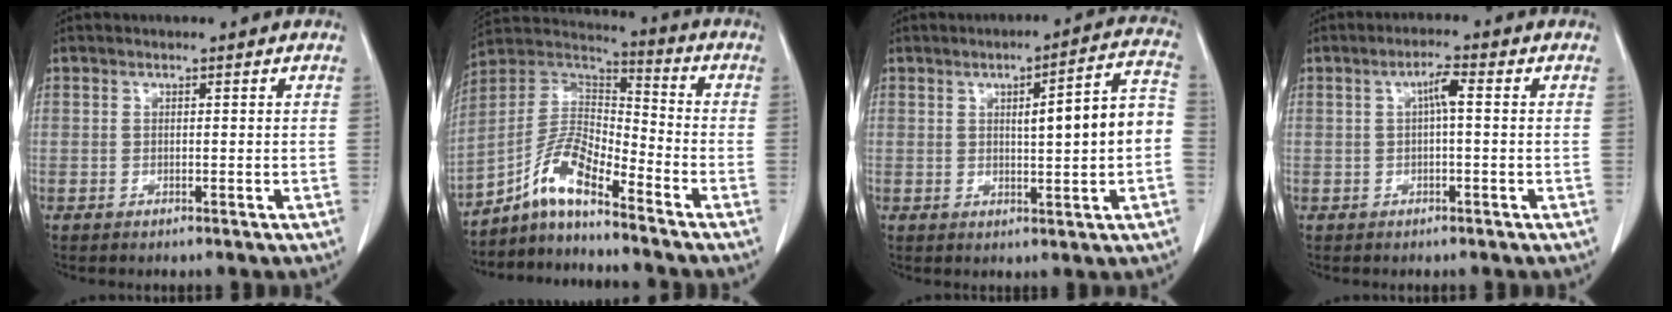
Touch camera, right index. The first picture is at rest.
{"total": 9.6, "force": [-6.8, 1.8, 6.5], "torque": [-0.143, 0.024, -0.130]}
{"total": 9.5, "force": [0.0, 0.8, 9.4], "torque": [-0.127, 0.024, 0.001]}
{"total": 2.8, "force": [0.3, 0.2, 2.7], "torque": [-0.051, 0.005, 0.007]}